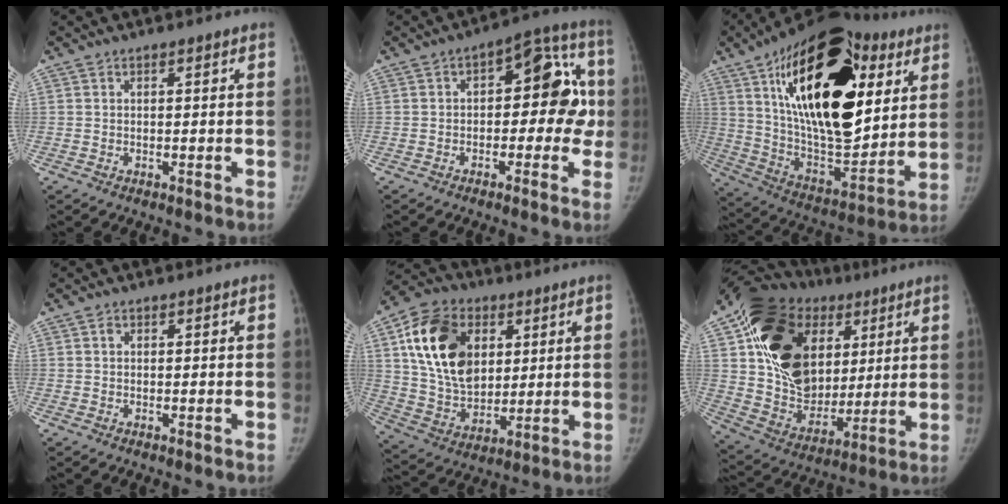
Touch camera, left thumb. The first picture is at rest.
{"total": 14.2, "force": [-0.3, 7.9, 11.8], "torque": [-0.091, 0.047, -0.016]}
{"total": 36.1, "force": [12.2, 18.0, 28.8], "torque": [-0.445, -0.011, 0.201]}
{"total": 1.3, "force": [0.2, 1.0, 0.7], "torque": [-0.004, 0.003, 0.000]}
{"total": 20.0, "force": [5.7, 14.2, 12.9], "torque": [-0.211, -0.014, 0.107]}
{"total": 29.8, "force": [9.3, 21.1, 18.9], "torque": [-0.316, 0.011, 0.167]}